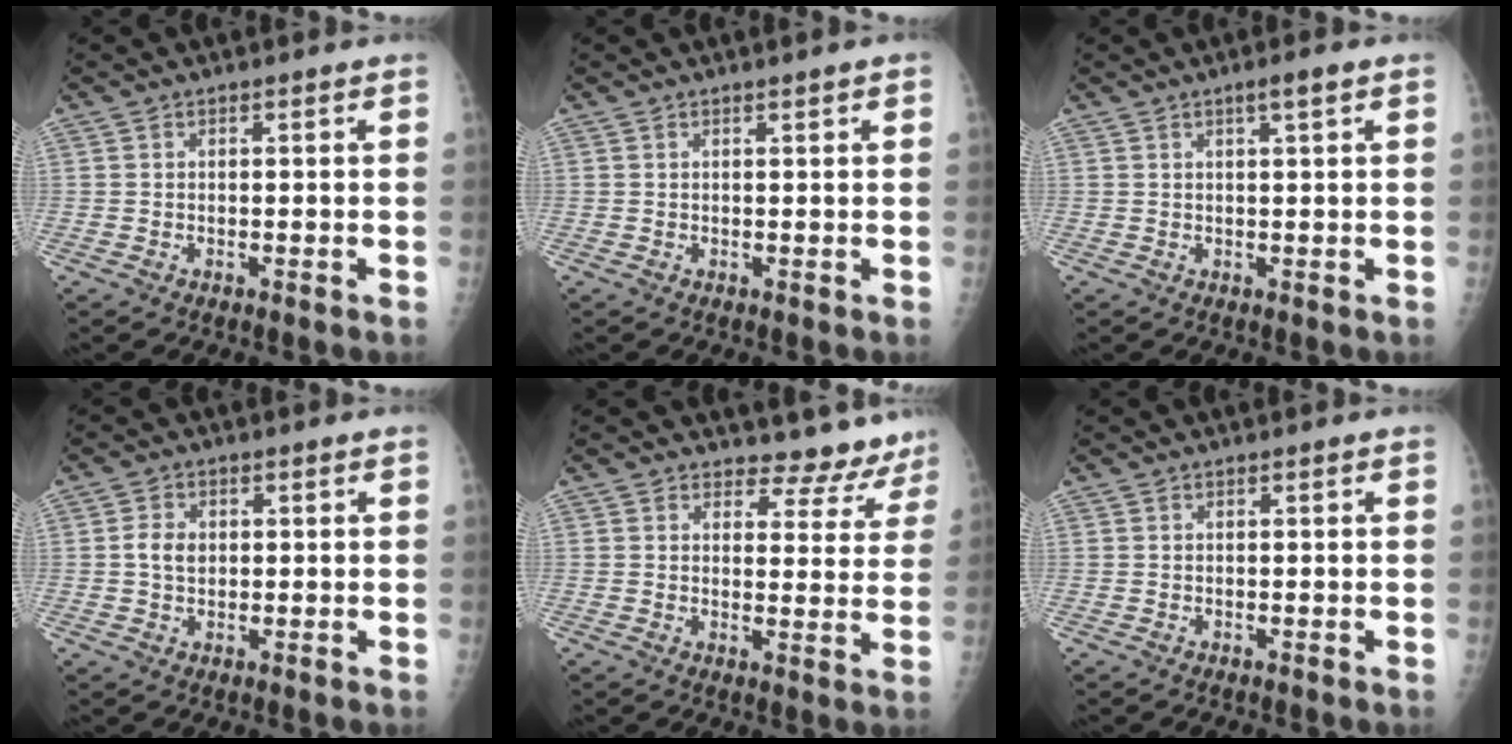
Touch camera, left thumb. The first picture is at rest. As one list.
[{"total": 1.0, "force": [0.6, 0.1, 0.8], "torque": [-0.010, 0.000, 0.008]}, {"total": 2.5, "force": [1.3, 0.2, 2.1], "torque": [-0.036, -0.003, 0.022]}, {"total": 3.7, "force": [0.4, 2.8, 2.4], "torque": [-0.036, 0.001, 0.005]}, {"total": 8.5, "force": [7.9, 3.0, -0.7], "torque": [0.050, -0.063, 0.074]}, {"total": 0.0}]